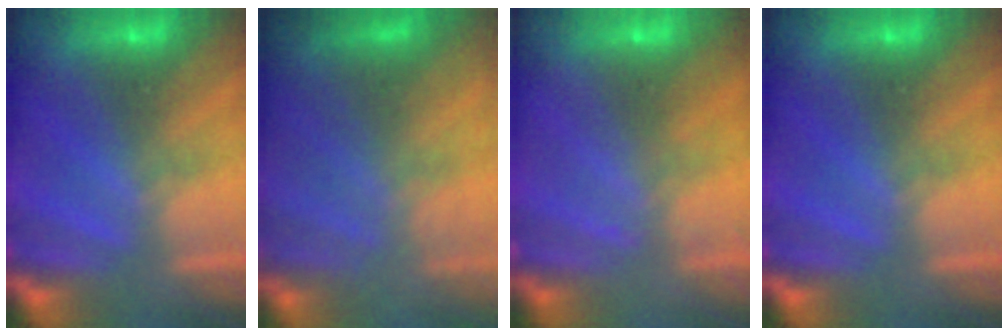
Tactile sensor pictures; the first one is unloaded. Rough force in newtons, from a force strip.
{"total": 7.4}
{"total": 1.8}
{"total": 0.0}